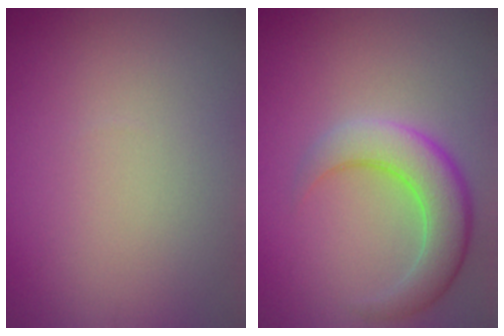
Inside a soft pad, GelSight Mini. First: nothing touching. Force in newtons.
{"total": 5.3, "press": 5.3, "slide": 0.4}